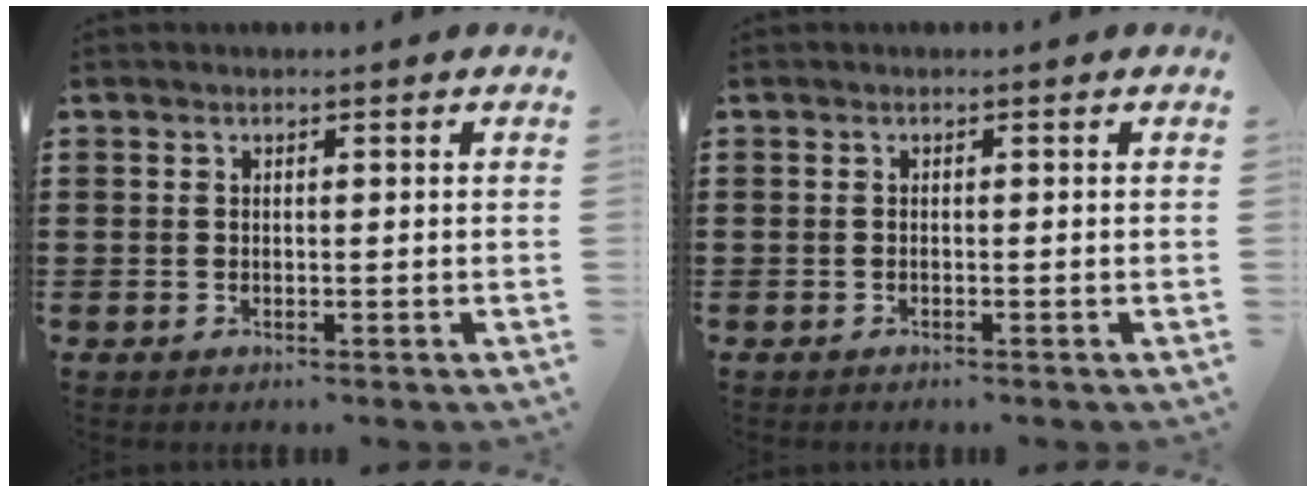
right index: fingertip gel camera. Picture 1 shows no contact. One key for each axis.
{"total": 0.7, "fx": -0.2, "fy": -0.6, "fz": 0.0, "tx": 0.004, "ty": -0.003, "tz": -0.002}